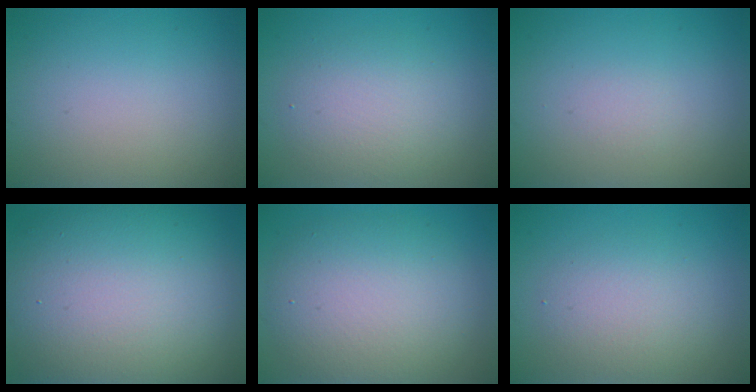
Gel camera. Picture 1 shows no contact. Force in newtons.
{"total": 3.8, "press": 3.8, "slide": 0.1}
{"total": 0.5, "press": 0.5, "slide": 0.0}
{"total": 14.6, "press": 14.6, "slide": 0.5}
{"total": 7.7, "press": 7.7, "slide": 0.8}
{"total": 3.2, "press": 3.2, "slide": 0.2}